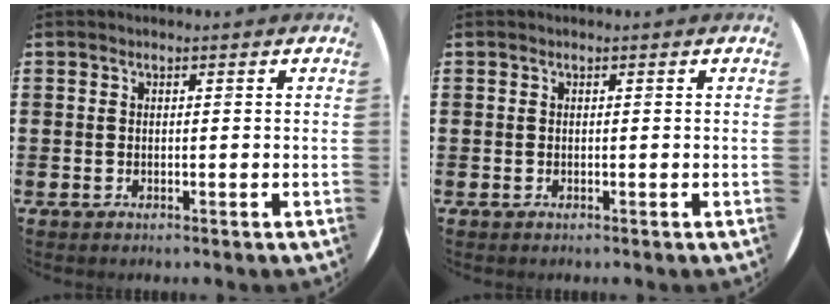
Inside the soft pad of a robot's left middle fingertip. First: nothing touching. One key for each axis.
{"total": 0.0}